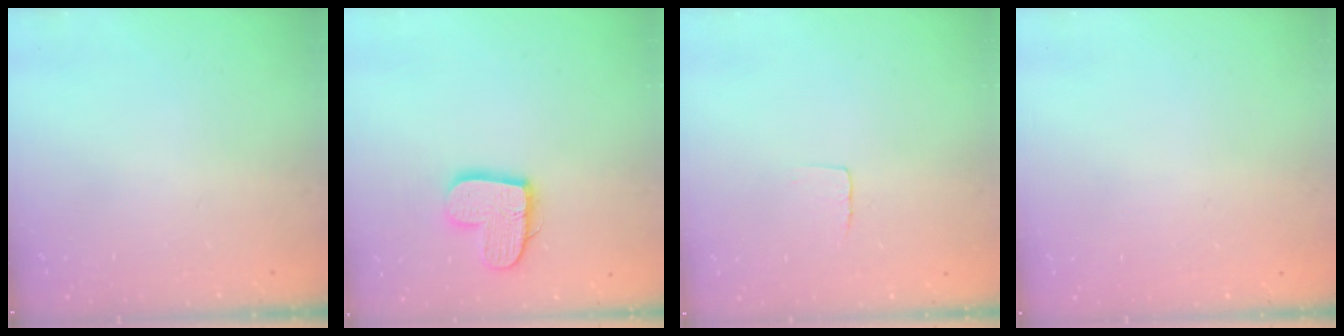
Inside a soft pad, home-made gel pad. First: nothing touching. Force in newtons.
{"total": 12.6, "press": 12.6, "slide": 0.8}
{"total": 4.0, "press": 4.0, "slide": 0.2}
{"total": 0.0}